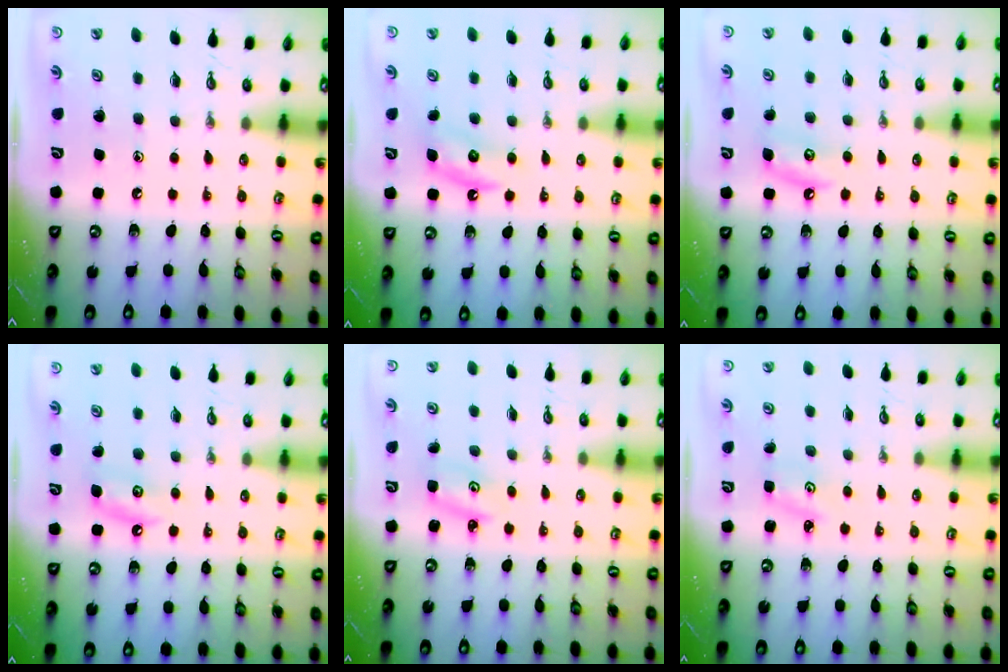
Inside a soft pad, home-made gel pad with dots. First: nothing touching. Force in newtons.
{"total": 5.1, "press": 5.0, "slide": 0.9}
{"total": 5.4, "press": 5.4, "slide": 0.3}
{"total": 4.8, "press": 4.8, "slide": 0.2}
{"total": 4.0, "press": 3.9, "slide": 0.2}
{"total": 2.7, "press": 2.6, "slide": 0.4}